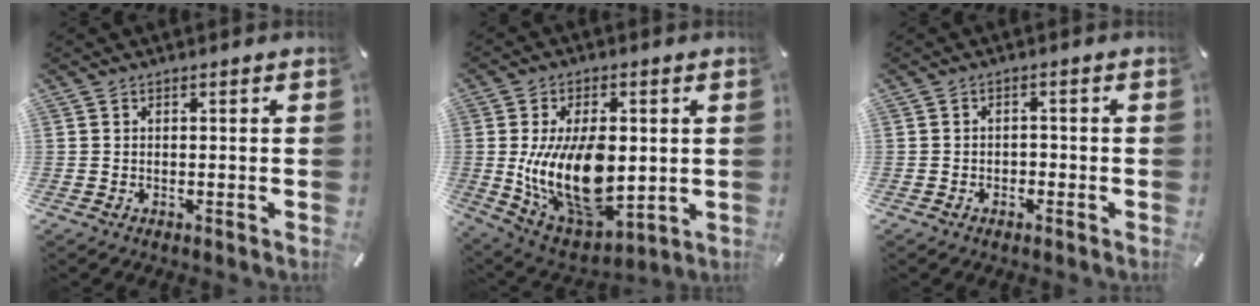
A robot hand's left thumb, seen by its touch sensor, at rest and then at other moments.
{"total": 19.0, "force": [0.2, 11.3, 15.2], "torque": [-0.274, -0.015, 0.012]}
{"total": 1.5, "force": [-1.1, 0.9, 0.6], "torque": [-0.013, 0.006, -0.024]}